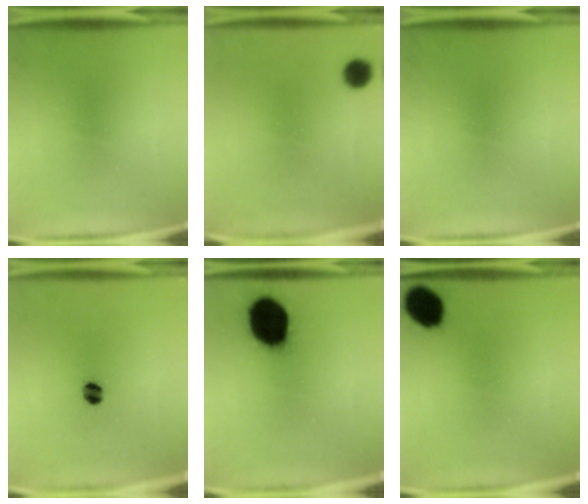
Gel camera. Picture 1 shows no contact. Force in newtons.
{"total": 5.0}
{"total": 0.0}
{"total": 3.8}
{"total": 18.4}
{"total": 9.8}